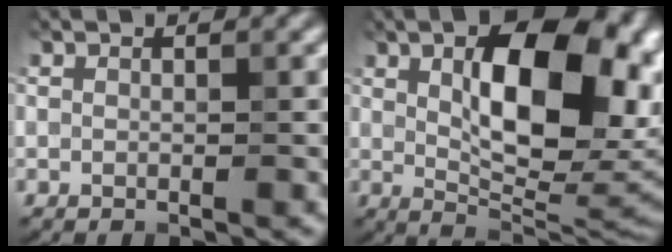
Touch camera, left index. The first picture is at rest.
{"total": 12.9, "force": [3.0, 5.8, 11.2], "torque": [-0.146, 0.005, 0.047]}